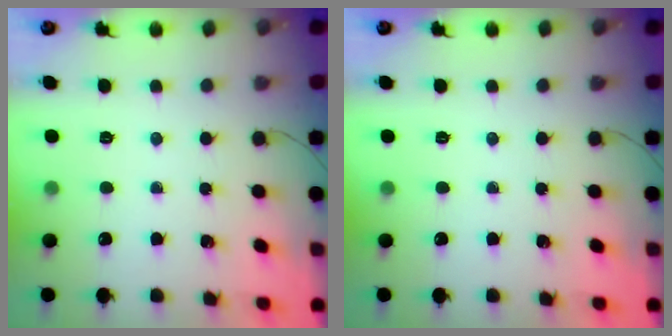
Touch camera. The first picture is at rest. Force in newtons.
{"total": 0.0}